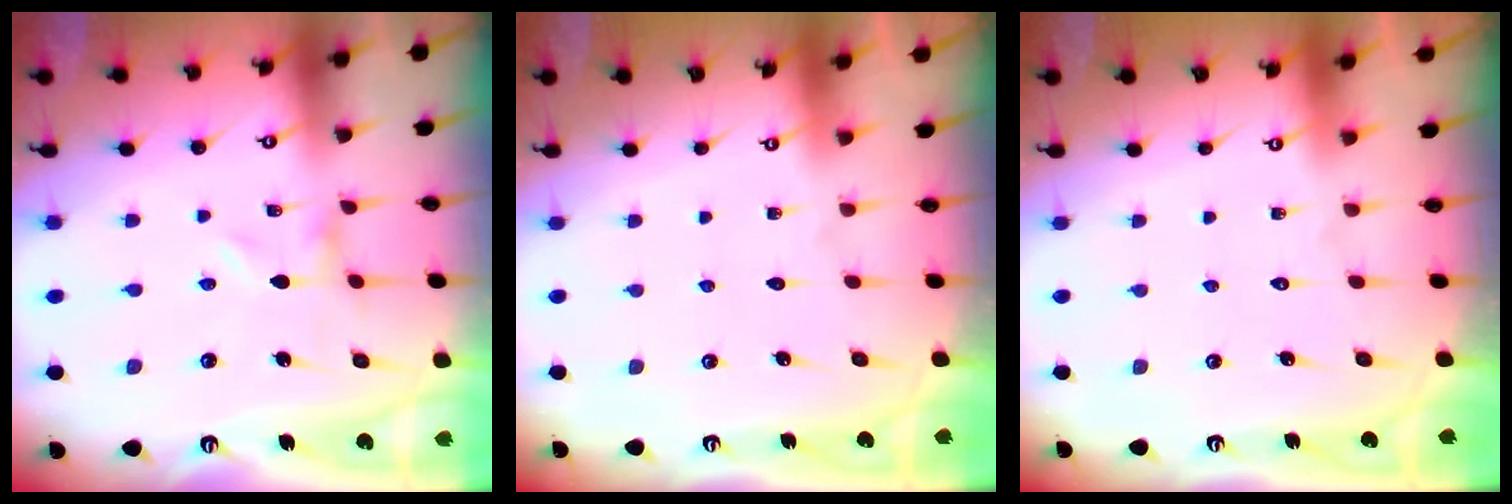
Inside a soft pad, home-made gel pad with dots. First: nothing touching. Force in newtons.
{"total": 1.6, "press": 1.6, "slide": 0.1}
{"total": 1.7, "press": 1.7, "slide": 0.1}